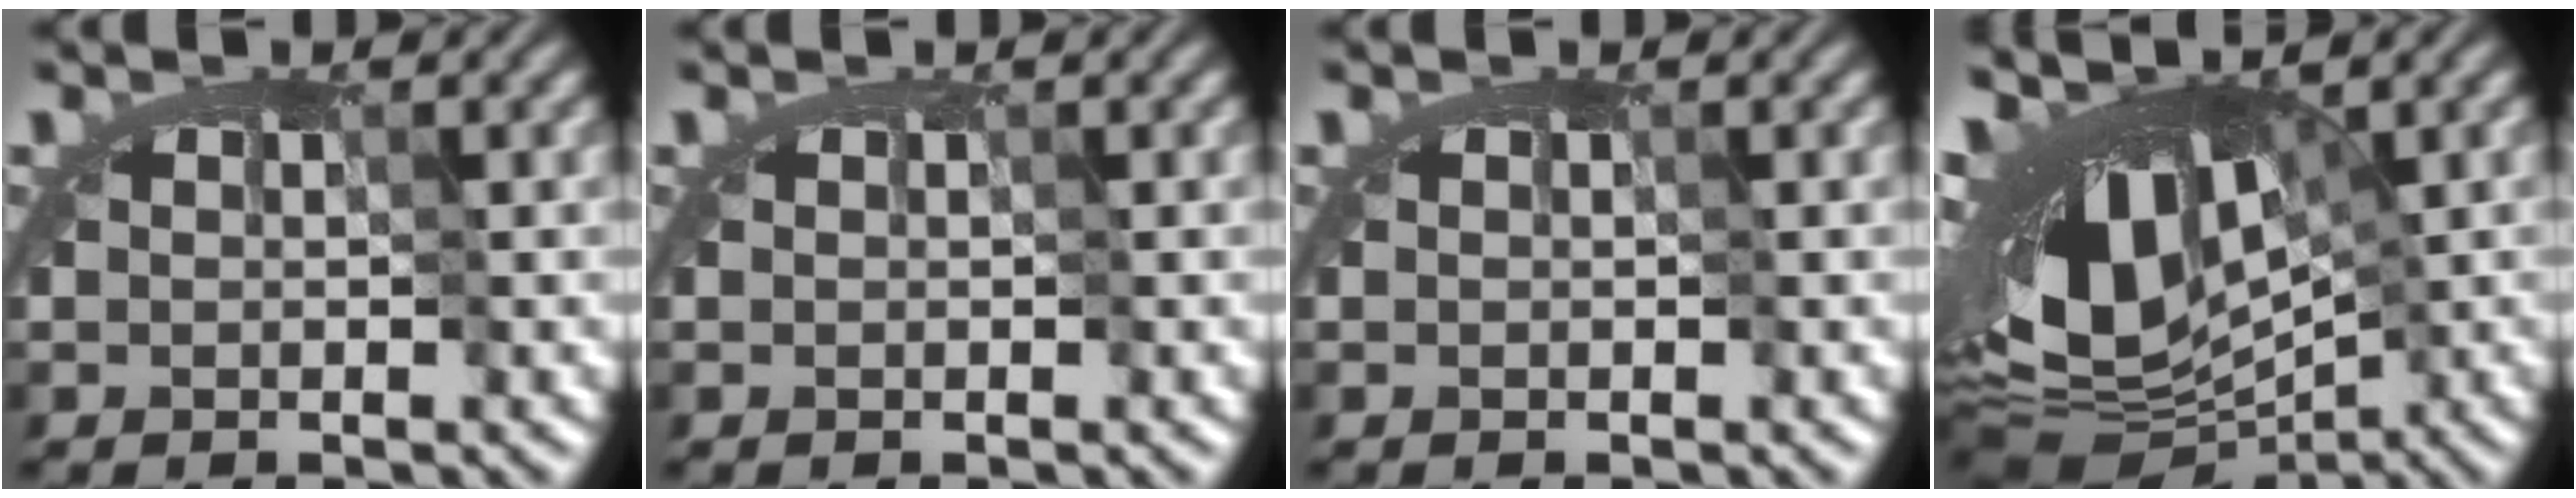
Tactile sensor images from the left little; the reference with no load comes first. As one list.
[{"total": 0.0}, {"total": 0.0}, {"total": 11.5, "force": [-1.5, 5.7, 9.9], "torque": [-0.166, -0.007, -0.017]}]